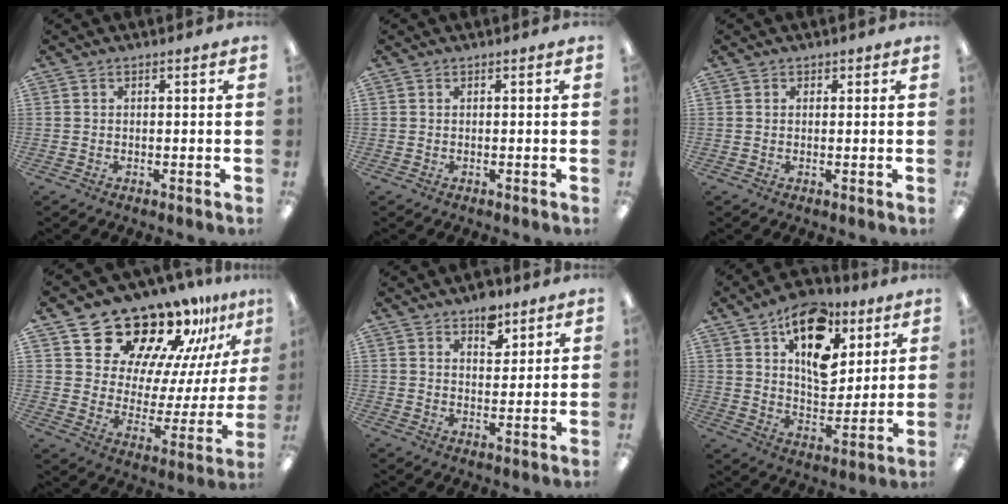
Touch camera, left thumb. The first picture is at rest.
{"total": 0.0}
{"total": 1.0, "force": [0.4, 0.9, 0.1], "torque": [0.006, 0.000, 0.006]}
{"total": 20.9, "force": [17.7, 8.8, 6.7], "torque": [-0.118, -0.133, 0.316]}
{"total": 6.6, "force": [4.6, 3.7, 2.9], "torque": [-0.024, -0.025, 0.076]}
{"total": 17.8, "force": [9.3, 10.6, 10.8], "torque": [-0.147, -0.037, 0.162]}